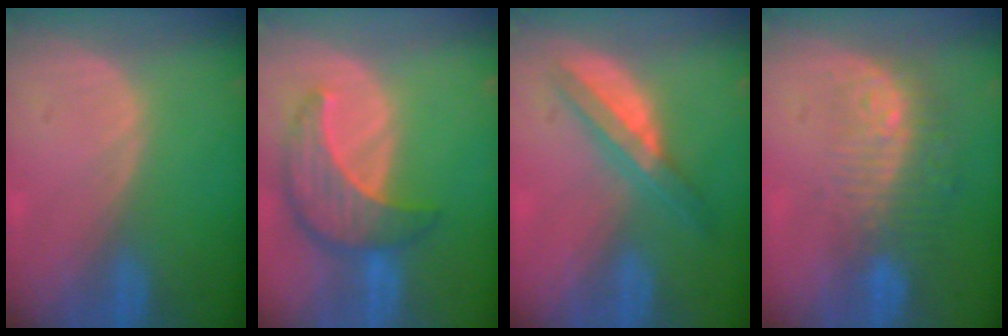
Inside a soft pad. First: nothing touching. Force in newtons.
{"total": 8.6, "press": 7.8, "slide": 3.6}
{"total": 5.7, "press": 5.3, "slide": 1.9}
{"total": 9.9, "press": 8.3, "slide": 5.3}